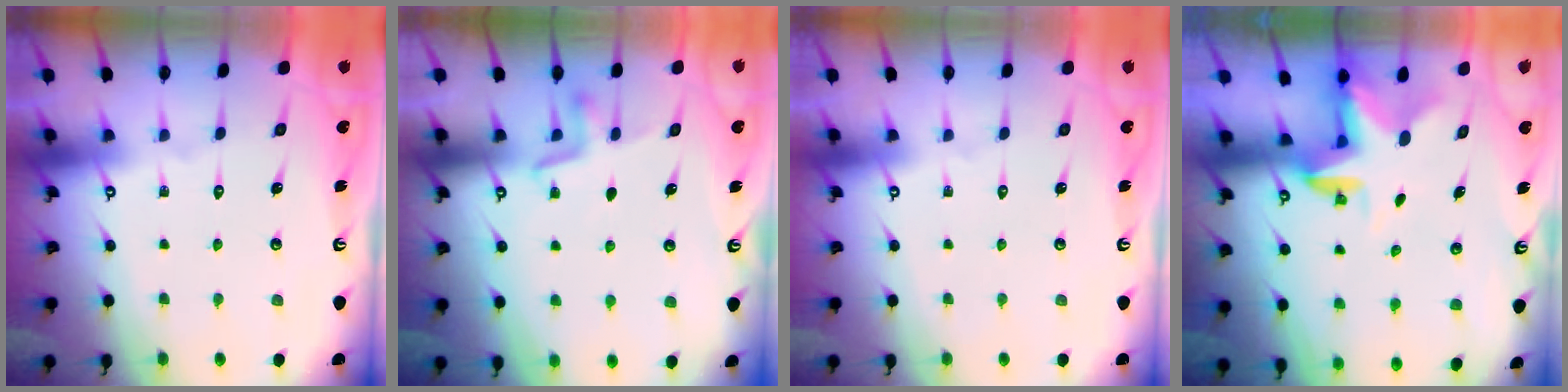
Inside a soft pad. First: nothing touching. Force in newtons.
{"total": 3.0, "press": 2.9, "slide": 0.8}
{"total": 0.0}
{"total": 3.3, "press": 3.3, "slide": 0.1}